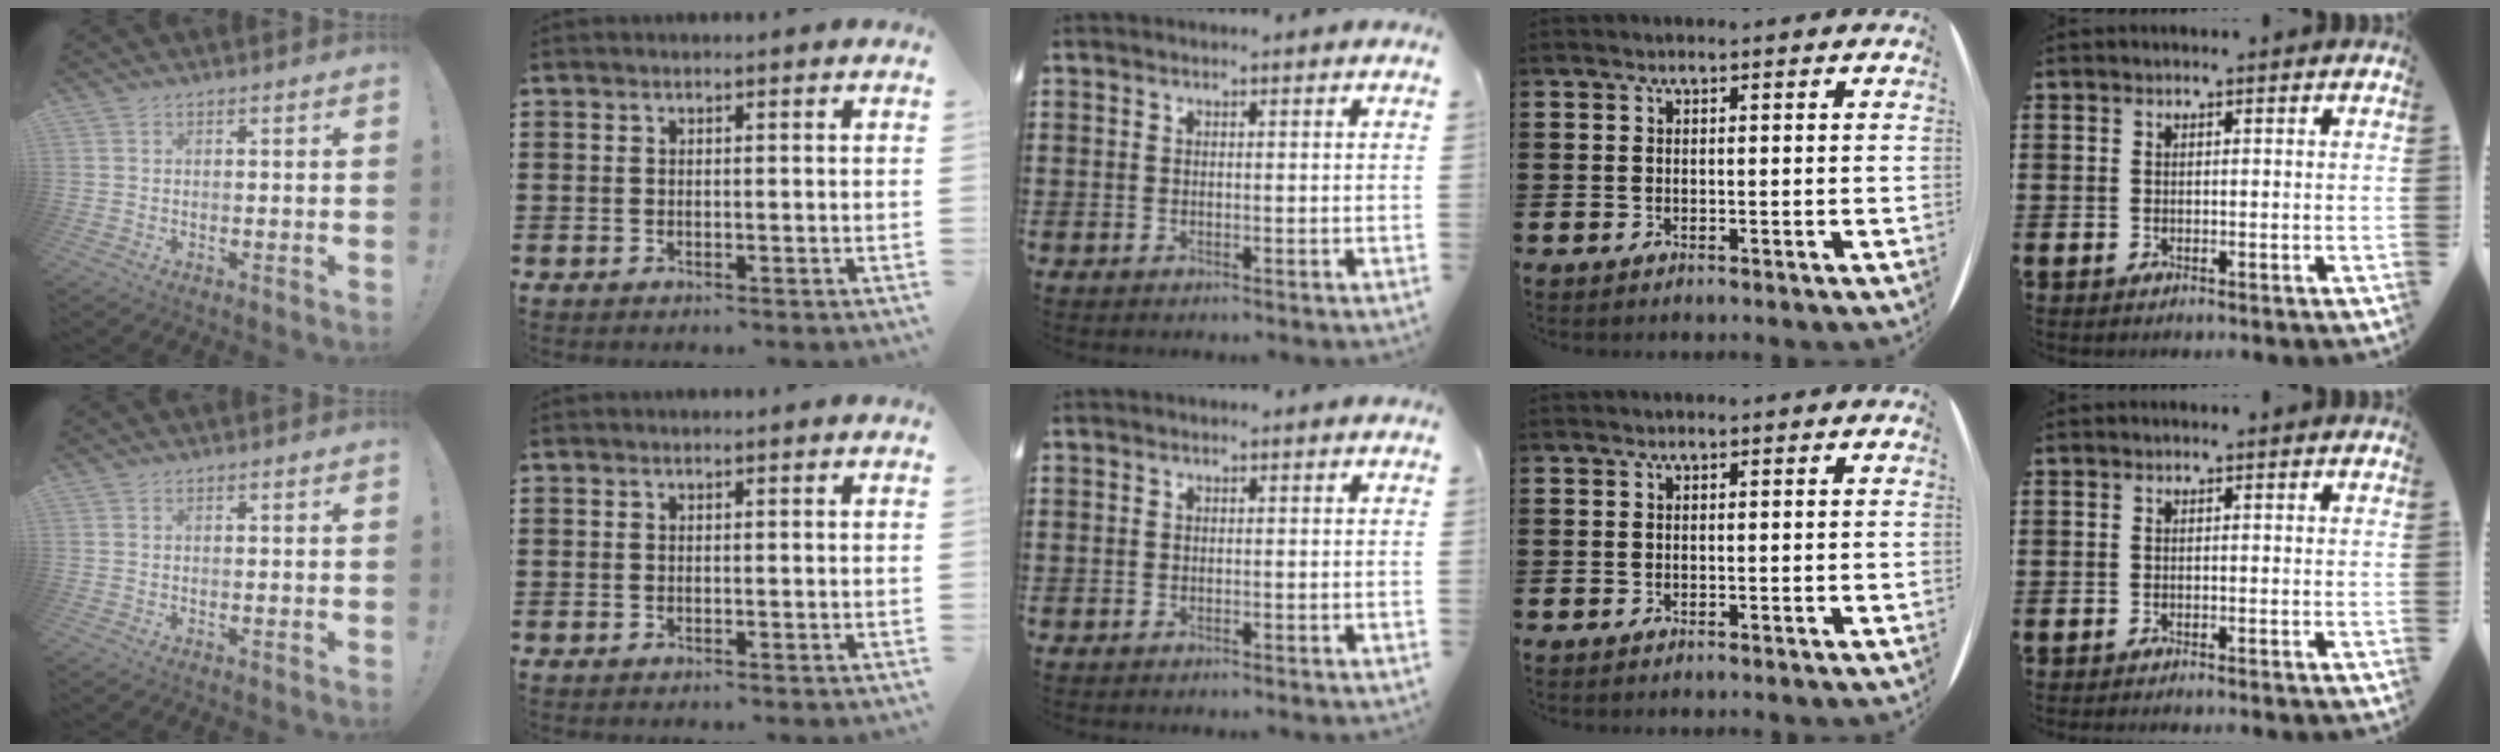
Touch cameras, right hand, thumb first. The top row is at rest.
{}